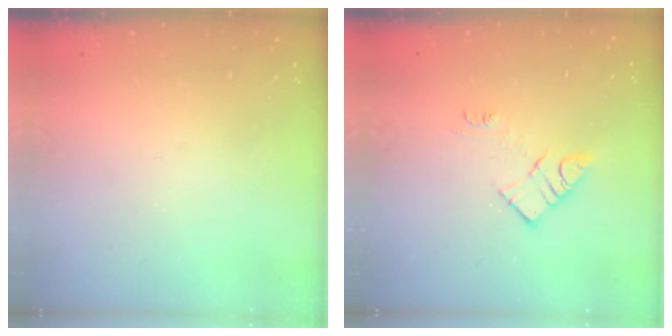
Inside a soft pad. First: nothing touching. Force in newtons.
{"total": 8.7, "press": 8.7, "slide": 0.3}